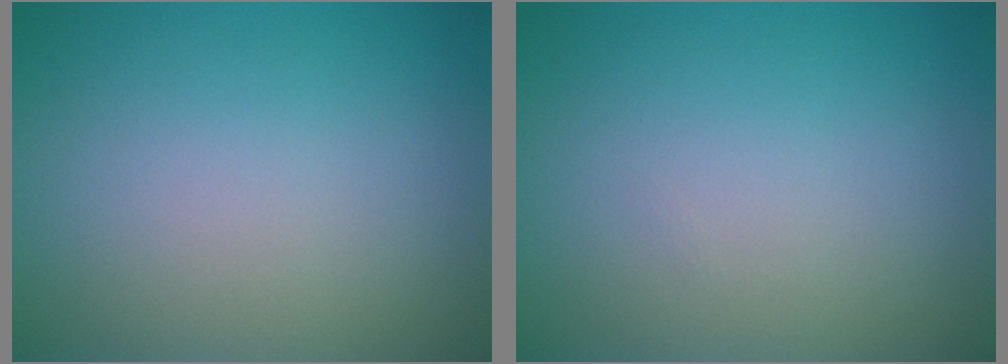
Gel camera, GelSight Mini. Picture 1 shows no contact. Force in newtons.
{"total": 0.0}